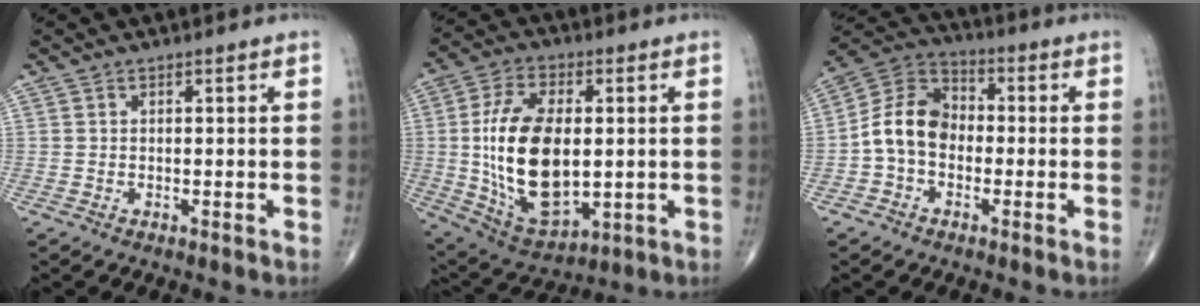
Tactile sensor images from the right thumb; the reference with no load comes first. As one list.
[{"total": 19.9, "force": [0.1, 10.8, 16.7], "torque": [-0.305, -0.010, 0.019]}, {"total": 10.2, "force": [-1.8, 7.6, 6.6], "torque": [-0.108, 0.038, -0.049]}]